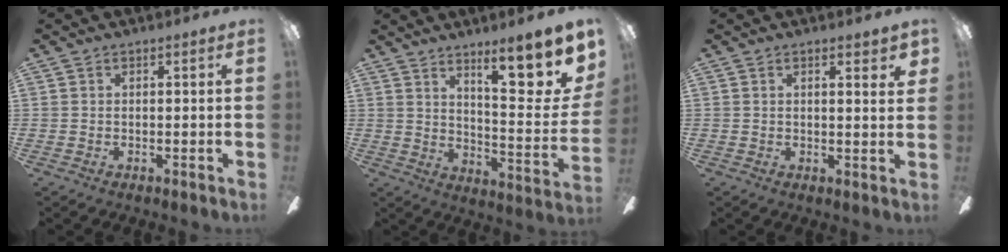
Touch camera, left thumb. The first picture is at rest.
{"total": 17.5, "force": [10.9, 4.5, 12.9], "torque": [-0.180, -0.080, 0.169]}
{"total": 2.5, "force": [1.3, 0.4, 2.1], "torque": [-0.028, -0.006, 0.018]}